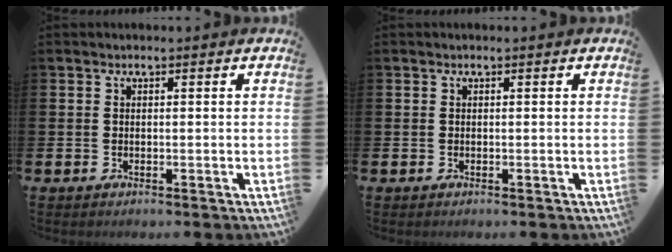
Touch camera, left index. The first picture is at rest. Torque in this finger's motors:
{"motor_torque": [0.01, 0.01, 0.00, 0.00]}